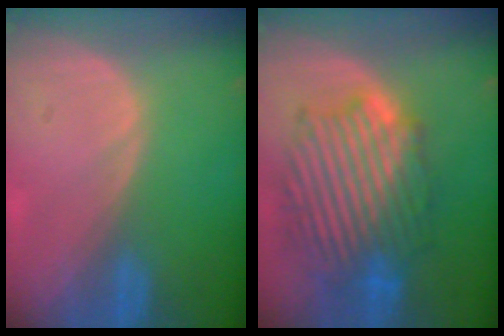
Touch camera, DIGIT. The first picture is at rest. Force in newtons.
{"total": 11.7, "press": 11.7, "slide": 0.8}